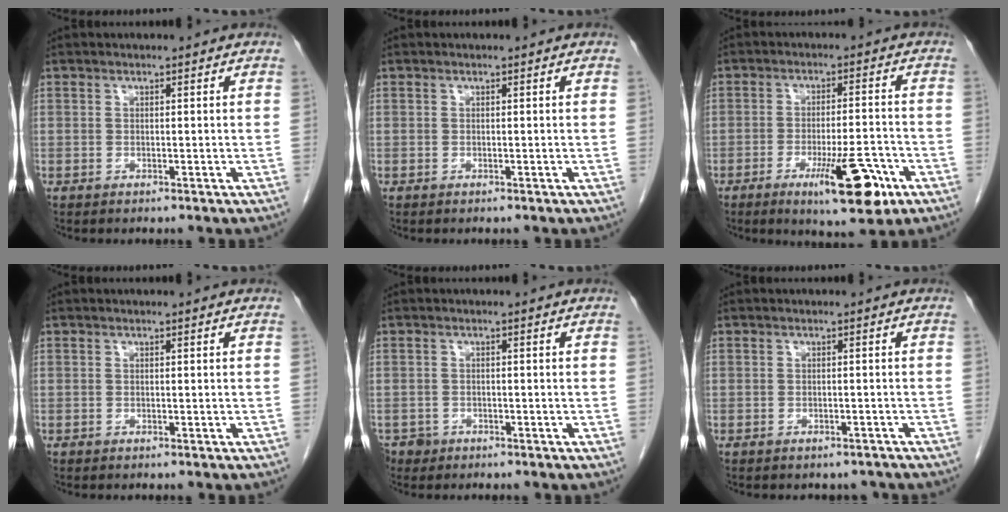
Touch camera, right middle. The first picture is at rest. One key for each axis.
{"total": 0.0}
{"total": 10.1, "fx": -5.2, "fy": 1.8, "fz": 8.5, "tx": -0.128, "ty": -0.012, "tz": -0.073}
{"total": 0.0}
{"total": 2.7, "fx": -1.9, "fy": 1.9, "fz": 0.0, "tx": 0.000, "ty": 0.005, "tz": -0.033}
{"total": 4.1, "fx": -3.6, "fy": 1.8, "fz": 0.6, "tx": -0.006, "ty": 0.008, "tz": -0.040}